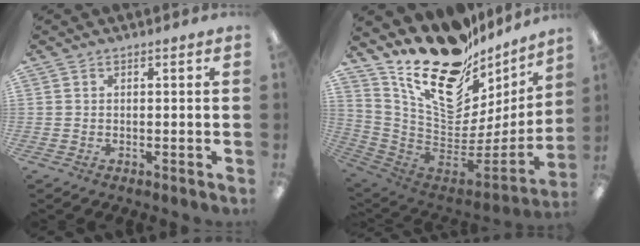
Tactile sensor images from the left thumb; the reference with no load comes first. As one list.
[{"total": 24.3, "force": [16.4, 11.3, 13.8], "torque": [-0.217, -0.124, 0.302]}]